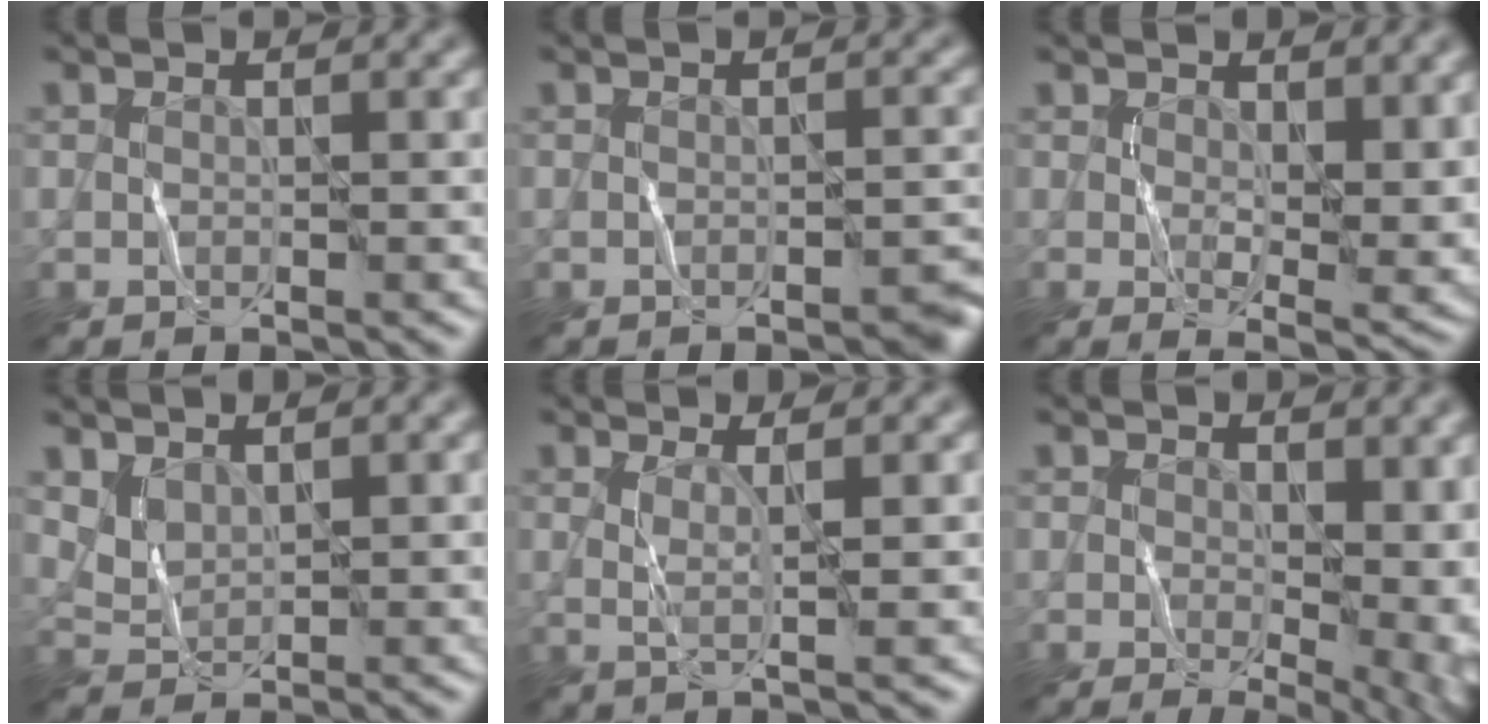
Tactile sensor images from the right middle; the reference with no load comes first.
{"total": 1.4, "force": [-1.0, 0.0, 0.9], "torque": [-0.011, 0.008, -0.011]}
{"total": 5.0, "force": [1.9, 1.8, 4.3], "torque": [-0.075, -0.008, 0.048]}
{"total": 1.2, "force": [1.1, 0.3, 0.4], "torque": [-0.025, -0.001, 0.037]}
{"total": 1.9, "force": [0.4, 0.0, 1.9], "torque": [-0.048, -0.003, 0.018]}
{"total": 7.9, "force": [1.0, 3.4, 7.0], "torque": [-0.077, -0.002, 0.033]}